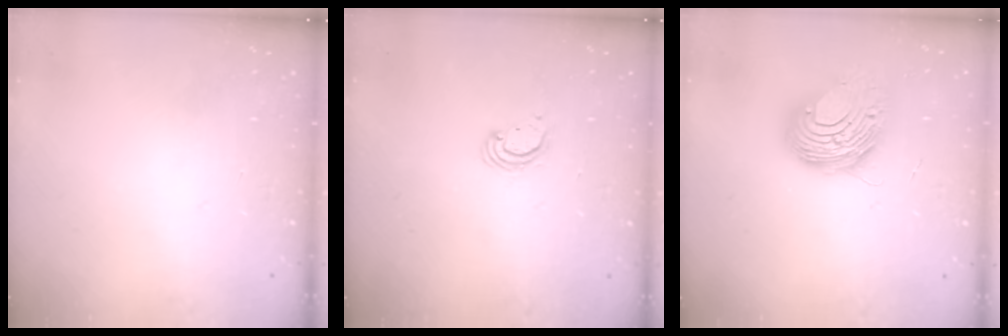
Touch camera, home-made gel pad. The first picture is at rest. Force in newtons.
{"total": 2.8, "press": 2.8, "slide": 0.2}
{"total": 10.5, "press": 10.5, "slide": 1.3}